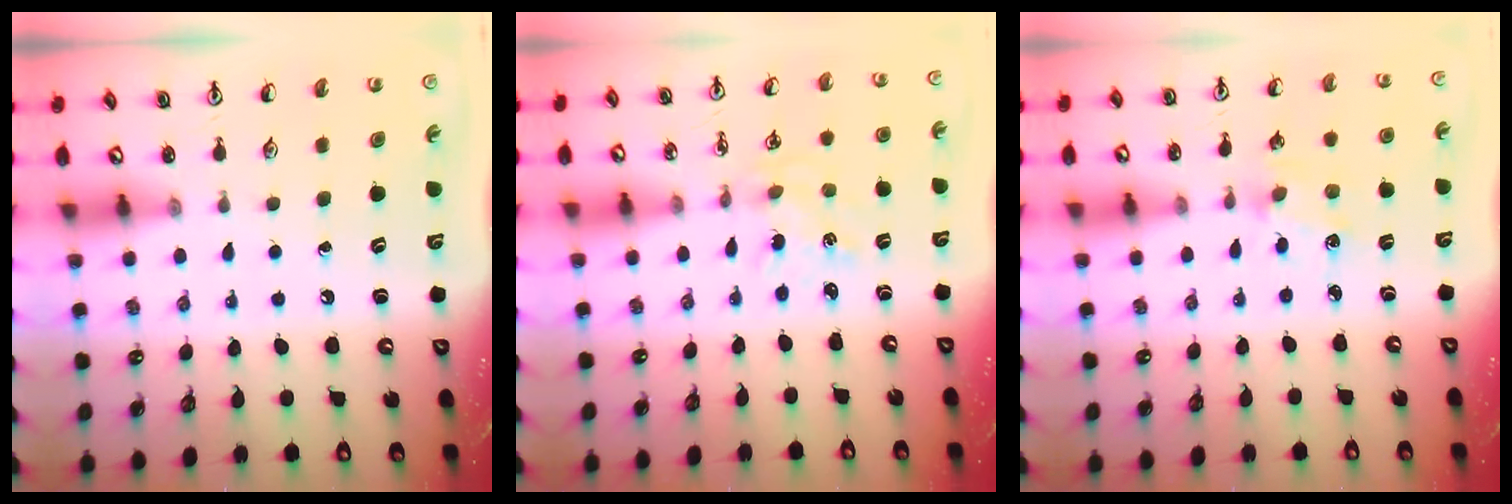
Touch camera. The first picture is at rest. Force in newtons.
{"total": 0.8, "press": 0.8, "slide": 0.2}
{"total": 2.0, "press": 2.0, "slide": 0.3}